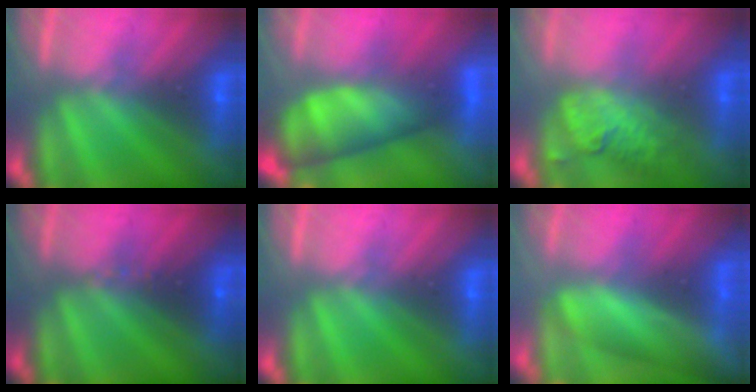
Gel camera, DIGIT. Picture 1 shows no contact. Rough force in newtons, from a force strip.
{"total": 10.2}
{"total": 2.8}
{"total": 2.5}
{"total": 0.0}
{"total": 4.0}